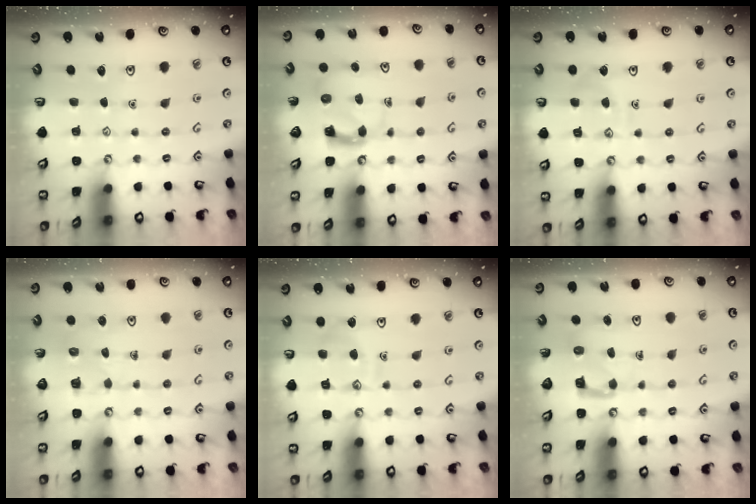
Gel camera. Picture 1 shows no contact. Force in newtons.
{"total": 3.7, "press": 3.6, "slide": 0.5}
{"total": 7.8, "press": 7.8, "slide": 0.7}
{"total": 2.5, "press": 2.5, "slide": 0.1}
{"total": 10.2, "press": 10.1, "slide": 0.9}
{"total": 4.2, "press": 4.2, "slide": 0.2}